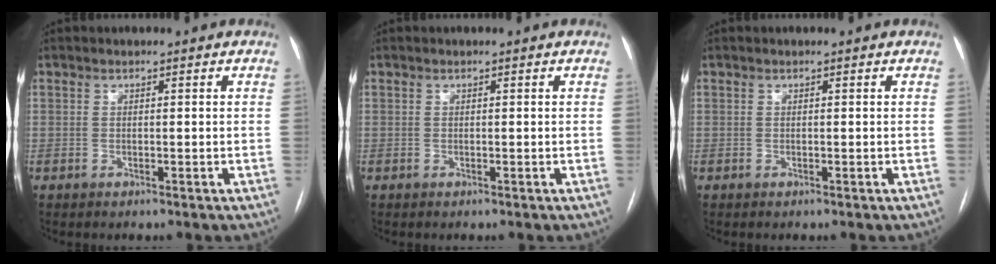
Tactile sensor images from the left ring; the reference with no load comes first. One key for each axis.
{"total": 0.0}
{"total": 0.0}